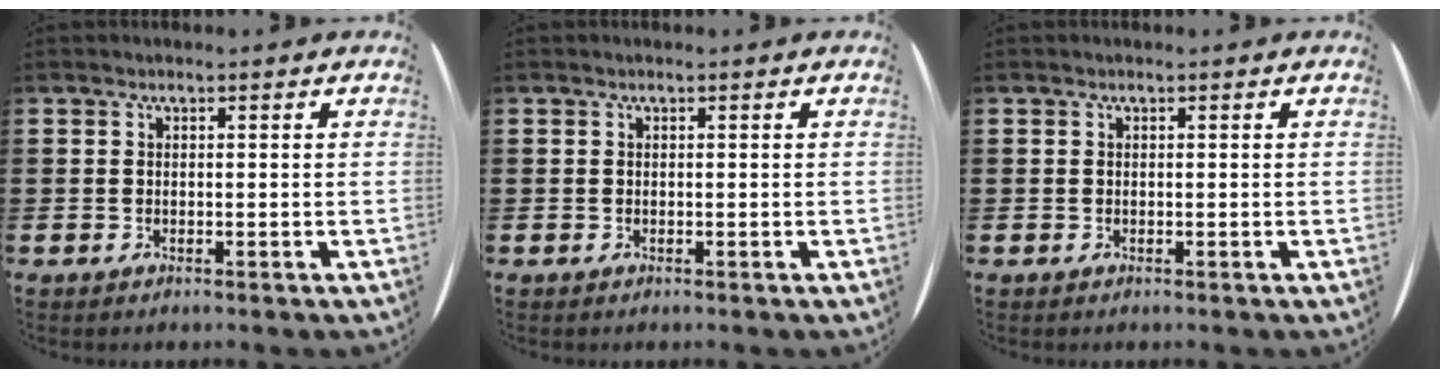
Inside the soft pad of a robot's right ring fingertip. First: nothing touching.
{"total": 0.0}
{"total": 0.0}